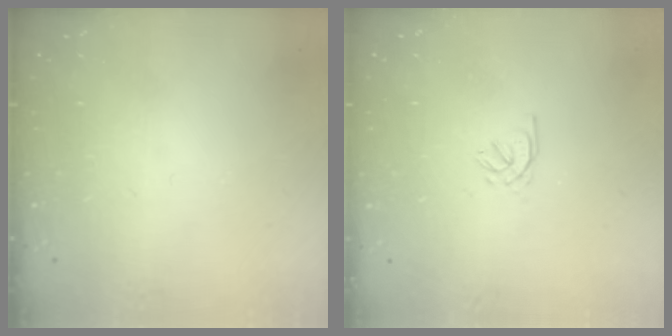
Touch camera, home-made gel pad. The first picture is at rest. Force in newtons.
{"total": 0.9, "press": 0.8, "slide": 0.5}